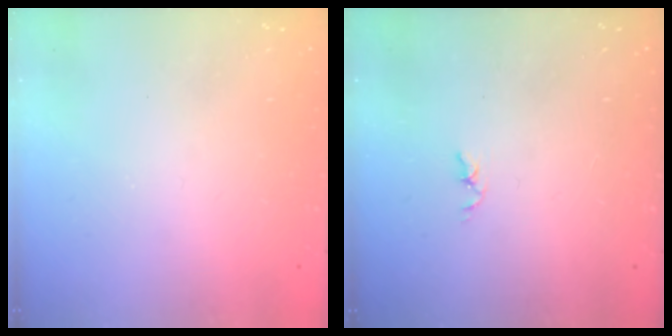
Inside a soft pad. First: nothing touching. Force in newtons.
{"total": 1.8, "press": 1.7, "slide": 0.3}